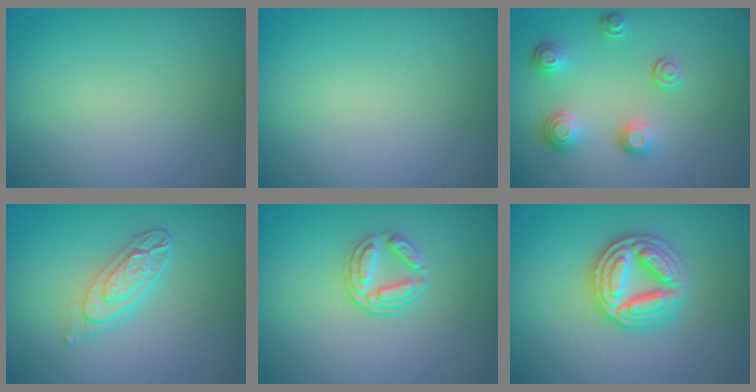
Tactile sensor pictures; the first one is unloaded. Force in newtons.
{"total": 0.0}
{"total": 3.2, "press": 2.5, "slide": 2.0}
{"total": 4.0, "press": 2.9, "slide": 2.7}
{"total": 2.4, "press": 1.9, "slide": 1.5}
{"total": 5.0, "press": 4.9, "slide": 0.9}